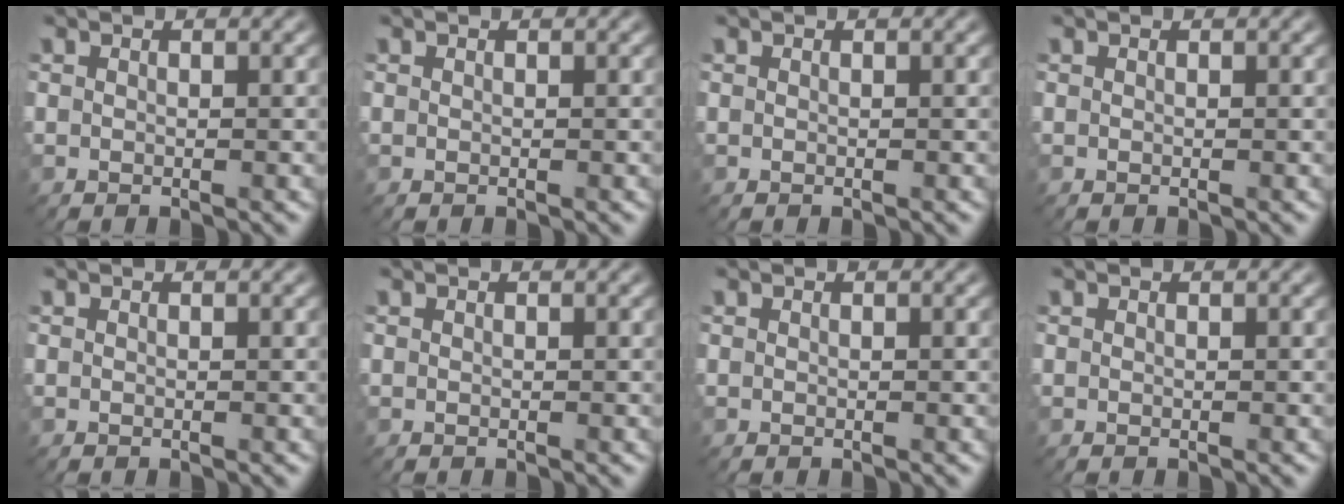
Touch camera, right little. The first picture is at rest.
{"total": 0.0}
{"total": 0.0}
{"total": 0.0}
{"total": 0.0}
{"total": 0.0}
{"total": 0.0}
{"total": 0.0}